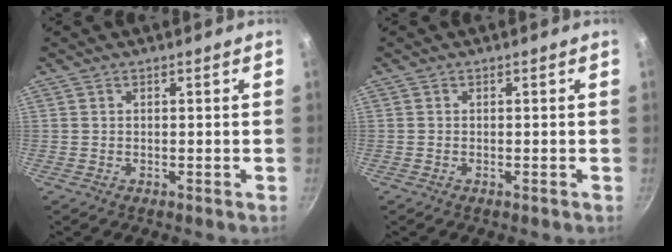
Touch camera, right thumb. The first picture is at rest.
{"total": 0.0}